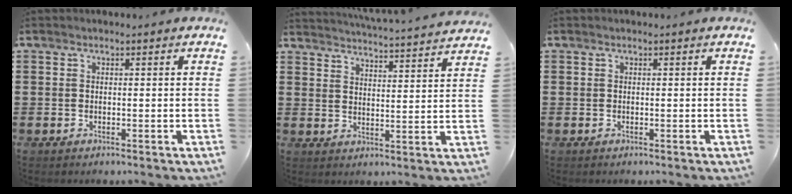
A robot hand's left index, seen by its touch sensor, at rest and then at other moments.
{"total": 4.3, "force": [4.2, -0.7, 0.4], "torque": [-0.019, -0.037, 0.068]}
{"total": 0.0}